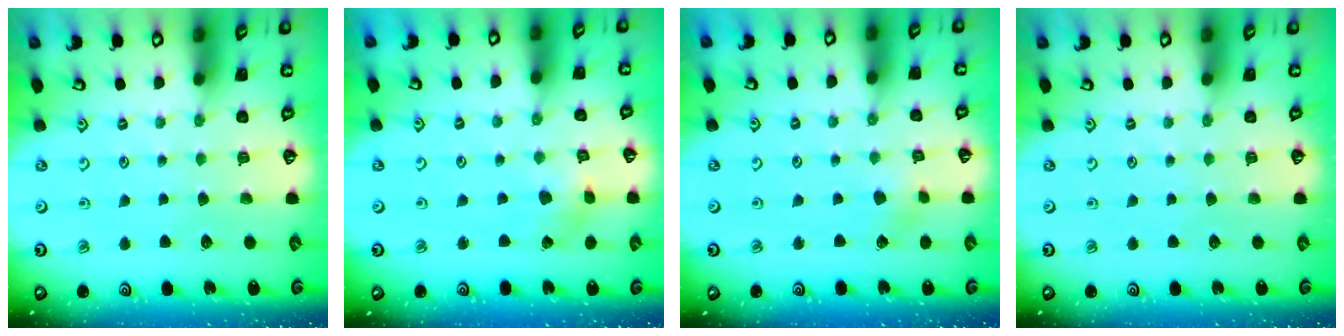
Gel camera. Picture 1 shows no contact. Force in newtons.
{"total": 2.4, "press": 2.3, "slide": 0.5}
{"total": 2.7, "press": 2.7, "slide": 0.7}
{"total": 0.0}